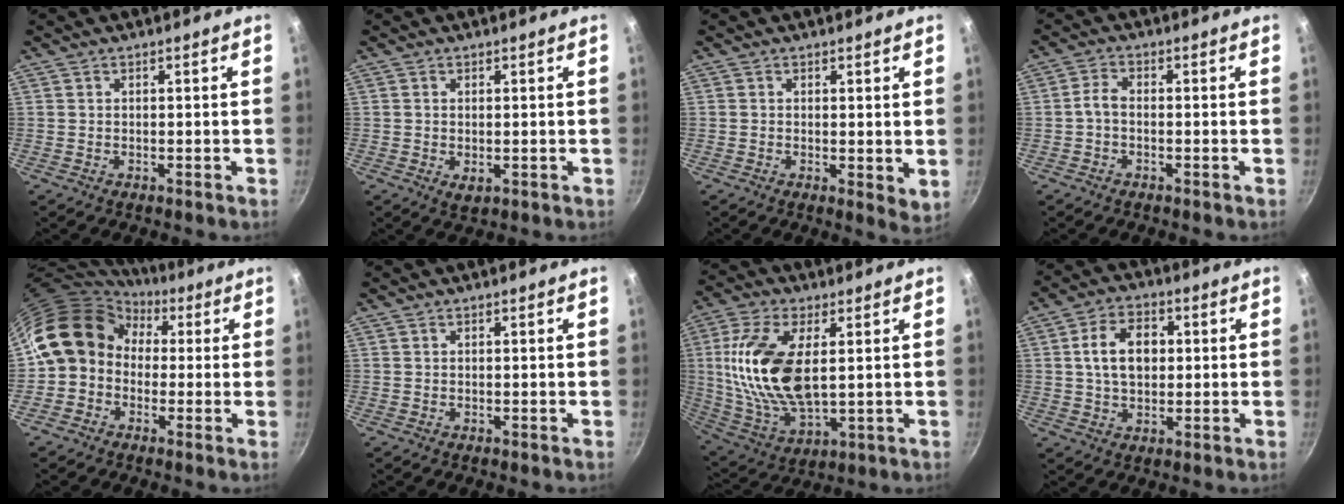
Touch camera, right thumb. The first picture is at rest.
{"total": 2.2, "force": [-0.1, 1.3, 1.7], "torque": [-0.027, -0.007, 0.001]}
{"total": 3.6, "force": [0.6, 1.6, 3.1], "torque": [-0.041, -0.010, 0.009]}
{"total": 2.6, "force": [-0.9, 1.4, 2.0], "torque": [-0.044, 0.016, -0.025]}
{"total": 12.1, "force": [1.6, 10.2, 6.2], "torque": [-0.078, 0.030, 0.002]}
{"total": 0.0}
{"total": 18.6, "force": [2.9, 9.2, 15.9], "torque": [-0.312, -0.009, 0.060]}
{"total": 9.5, "force": [1.3, 6.5, 6.8], "torque": [-0.098, 0.011, 0.016]}